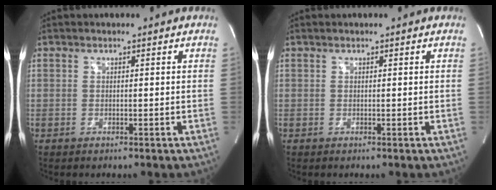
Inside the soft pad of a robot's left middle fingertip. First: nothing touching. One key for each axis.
{"total": 0.0}